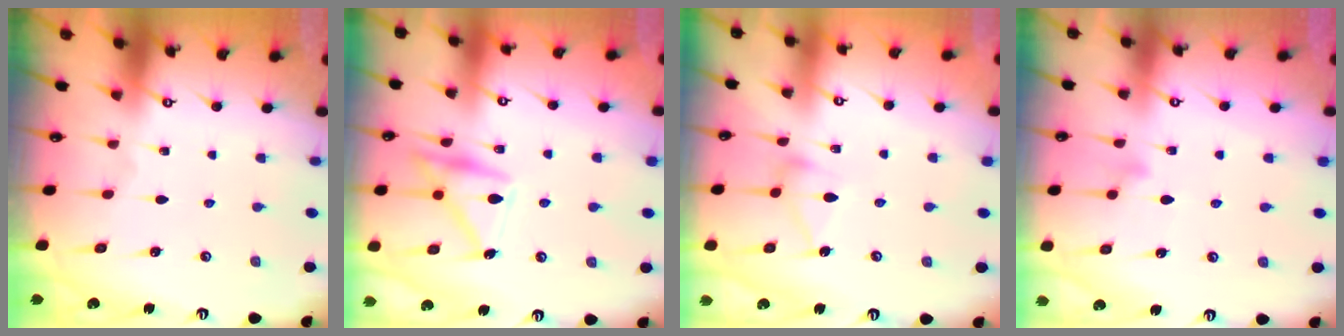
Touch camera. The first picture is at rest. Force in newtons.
{"total": 18.0, "press": 18.0, "slide": 1.1}
{"total": 9.4, "press": 9.4, "slide": 0.3}
{"total": 8.6, "press": 8.6, "slide": 0.9}